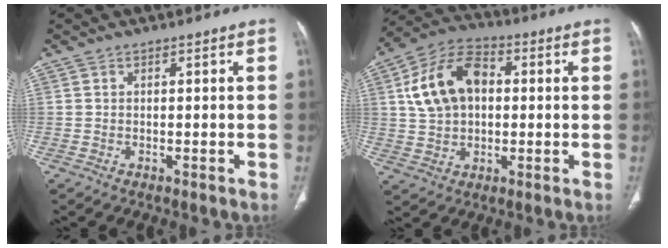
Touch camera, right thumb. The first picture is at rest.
{"total": 14.0, "force": [2.3, 9.5, 10.1], "torque": [-0.169, 0.021, 0.035]}